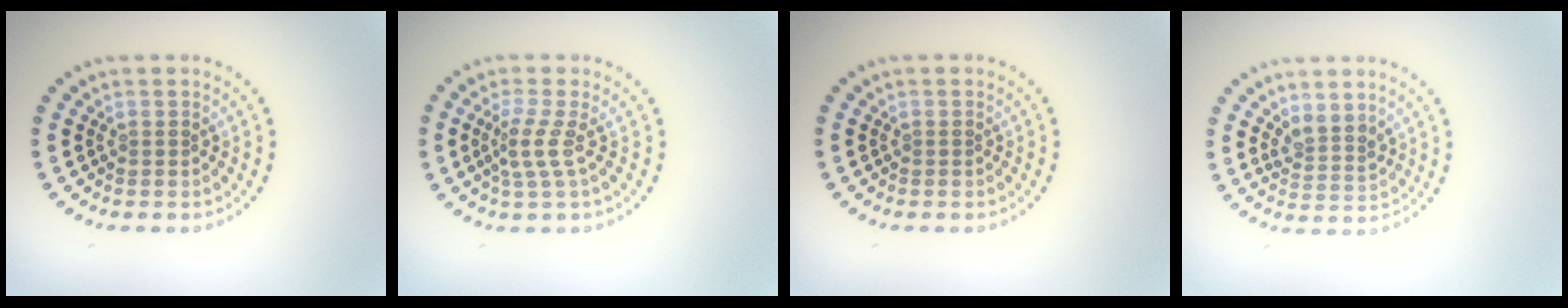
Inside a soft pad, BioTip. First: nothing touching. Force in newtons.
{"total": 2.3, "press": 1.5, "slide": 1.7}
{"total": 0.0}
{"total": 2.4, "press": 1.9, "slide": 1.5}